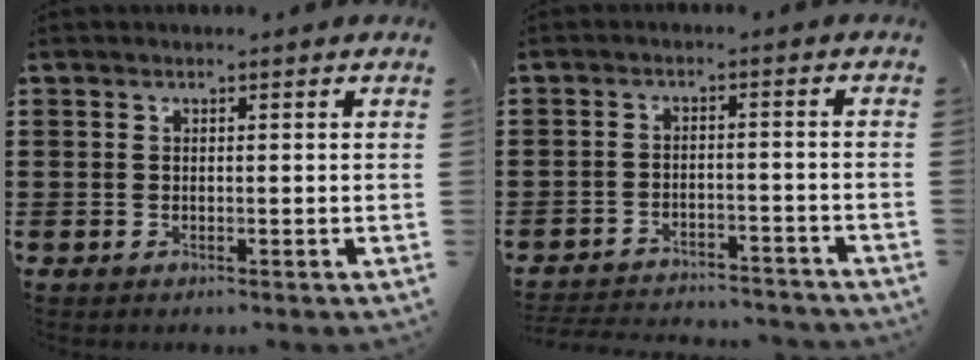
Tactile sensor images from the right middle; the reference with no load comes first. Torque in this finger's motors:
{"motor_torque": [0.08, -0.02, 0.16, 0.08]}